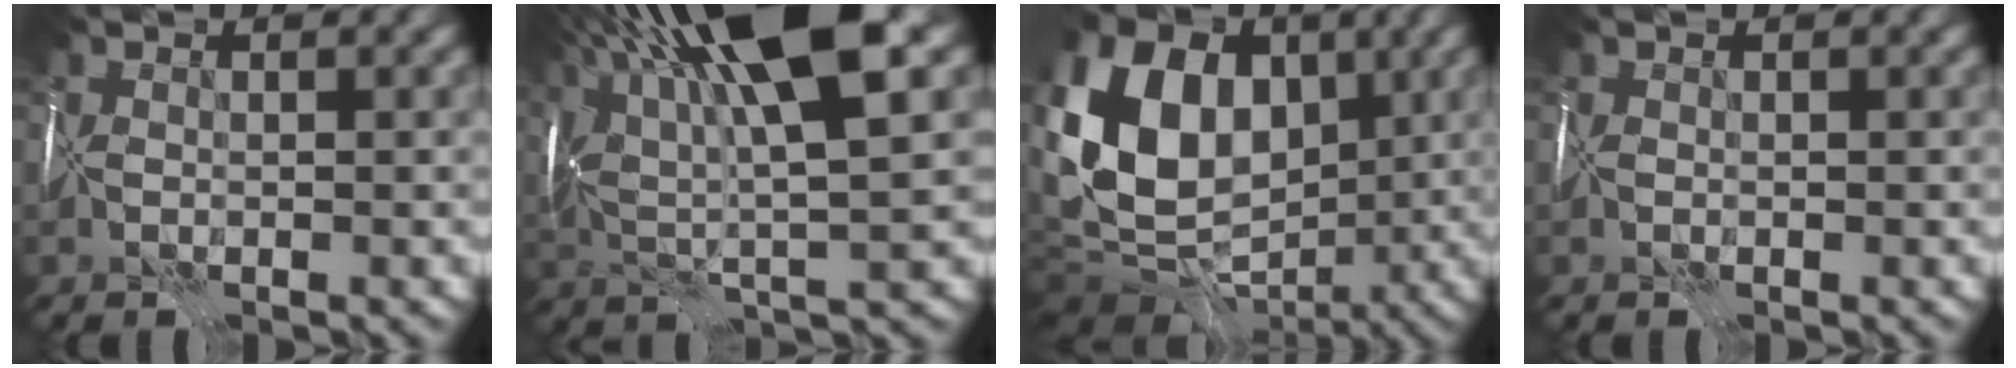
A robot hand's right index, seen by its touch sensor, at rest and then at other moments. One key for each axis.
{"total": 14.0, "fx": 5.7, "fy": 3.7, "fz": 12.3, "tx": -0.232, "ty": 0.025, "tz": 0.092}
{"total": 13.4, "fx": 1.0, "fy": 10.2, "fz": 8.6, "tx": -0.174, "ty": 0.022, "tz": 0.006}
{"total": 0.0}